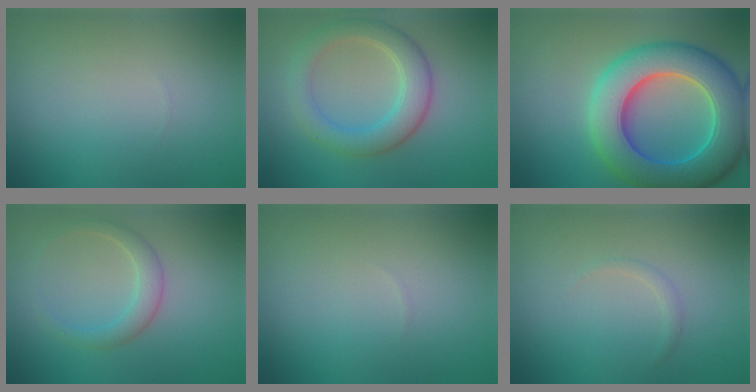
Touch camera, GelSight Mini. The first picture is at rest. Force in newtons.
{"total": 4.6, "press": 4.6, "slide": 0.1}
{"total": 10.9, "press": 10.9, "slide": 0.4}
{"total": 2.2, "press": 2.2, "slide": 0.1}
{"total": 0.0}
{"total": 0.7, "press": 0.7, "slide": 0.1}